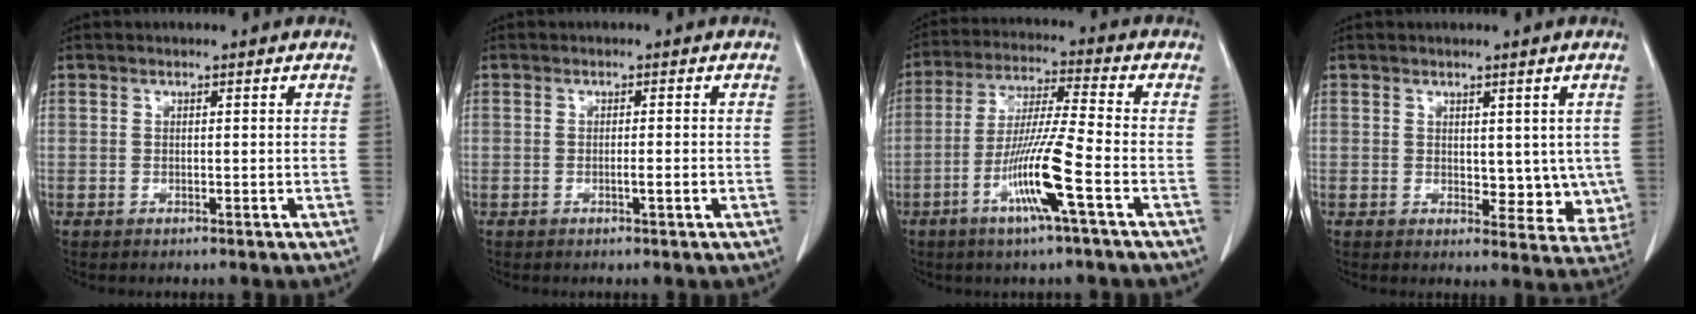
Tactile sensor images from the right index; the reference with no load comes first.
{"total": 1.4, "force": [-0.5, -0.1, 1.3], "torque": [-0.023, -0.001, -0.007]}
{"total": 11.4, "force": [-4.6, -0.8, 10.4], "torque": [-0.205, -0.011, -0.090]}
{"total": 6.4, "force": [0.8, 3.8, 5.1], "torque": [-0.037, -0.014, 0.016]}